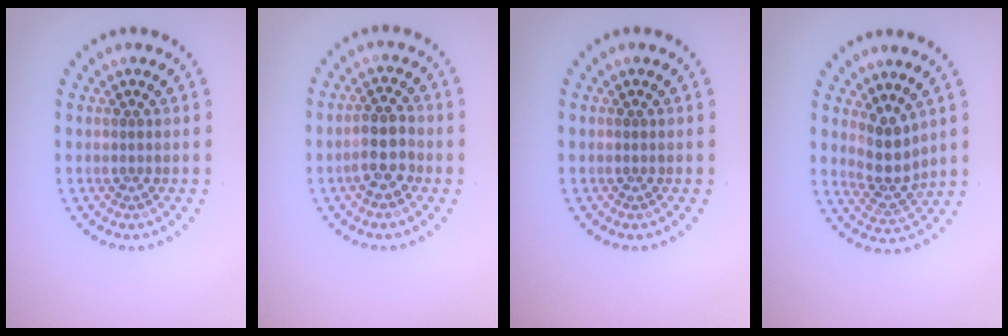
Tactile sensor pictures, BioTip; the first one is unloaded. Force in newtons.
{"total": 2.8, "press": 2.6, "slide": 0.9}
{"total": 0.0}
{"total": 3.1, "press": 2.5, "slide": 1.9}